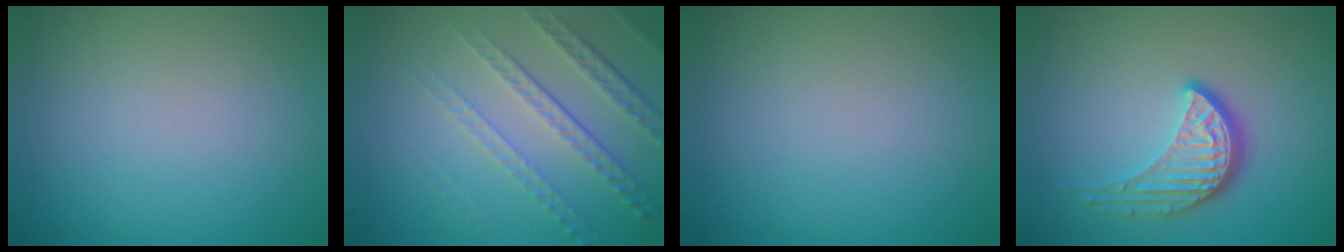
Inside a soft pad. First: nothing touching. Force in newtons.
{"total": 5.0, "press": 3.4, "slide": 3.7}
{"total": 0.0}
{"total": 4.2, "press": 3.0, "slide": 2.9}